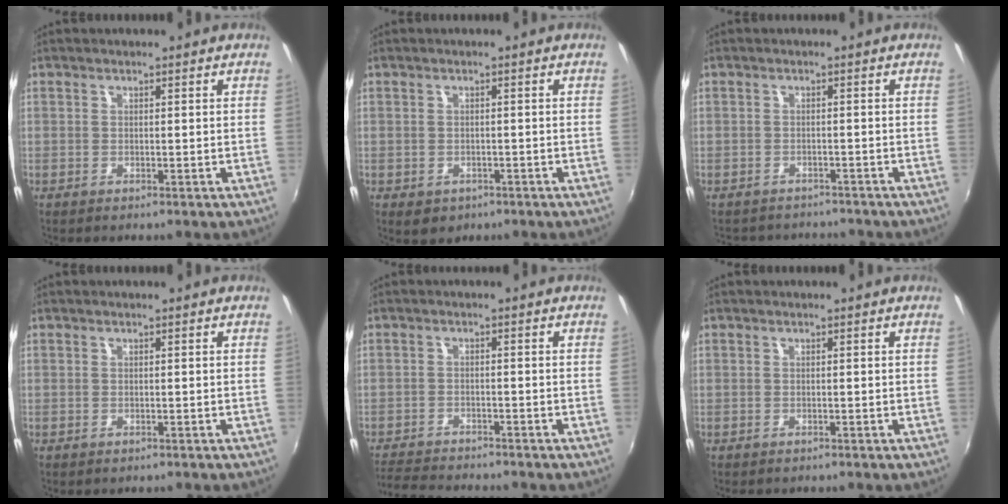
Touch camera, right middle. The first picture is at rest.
{"total": 3.2, "force": [-1.4, 2.5, 1.3], "torque": [-0.030, -0.008, -0.014]}
{"total": 5.1, "force": [-4.4, 2.5, 0.6], "torque": [-0.020, 0.005, -0.064]}
{"total": 0.0}
{"total": 8.0, "force": [-7.6, 1.3, 2.3], "torque": [-0.071, -0.013, -0.129]}
{"total": 0.0}